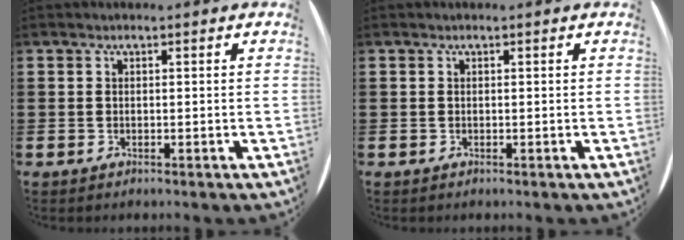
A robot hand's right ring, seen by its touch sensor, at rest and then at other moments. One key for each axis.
{"total": 0.0}